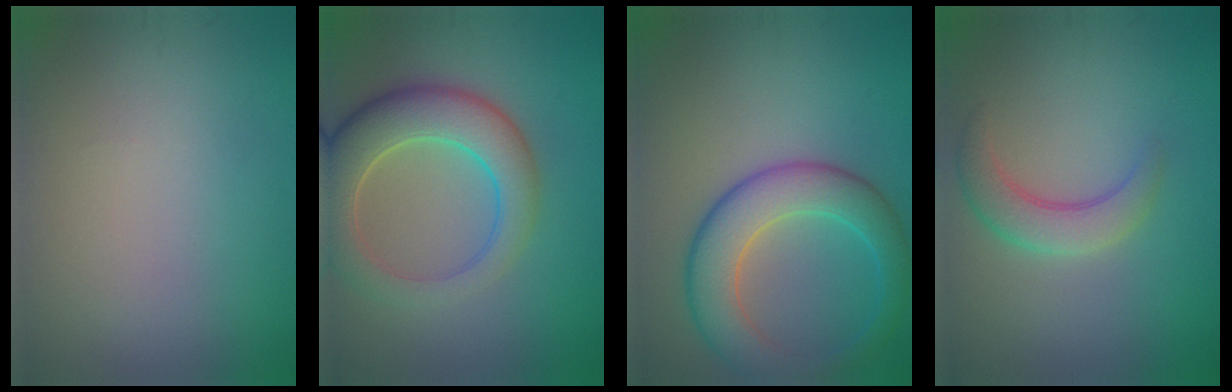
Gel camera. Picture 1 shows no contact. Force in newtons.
{"total": 7.3, "press": 7.3, "slide": 0.7}
{"total": 7.0, "press": 7.0, "slide": 0.1}
{"total": 3.4, "press": 3.4, "slide": 0.2}